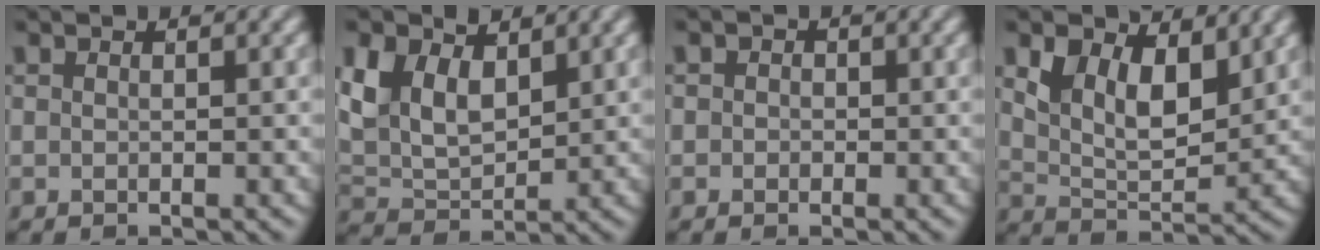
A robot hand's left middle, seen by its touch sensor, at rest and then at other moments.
{"total": 6.4, "force": [2.7, 3.7, 4.4], "torque": [-0.099, 0.000, 0.049]}
{"total": 1.2, "force": [0.1, 1.2, 0.3], "torque": [0.011, -0.002, -0.013]}
{"total": 6.2, "force": [3.1, 3.3, 4.3], "torque": [-0.086, -0.011, 0.051]}